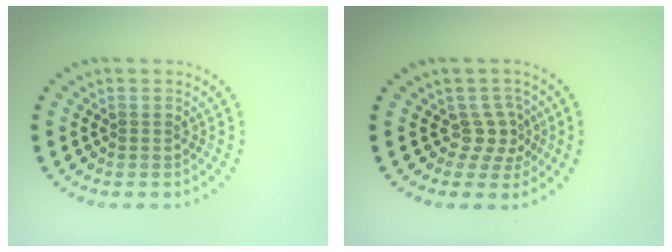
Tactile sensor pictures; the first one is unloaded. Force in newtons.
{"total": 2.3, "press": 1.5, "slide": 1.7}